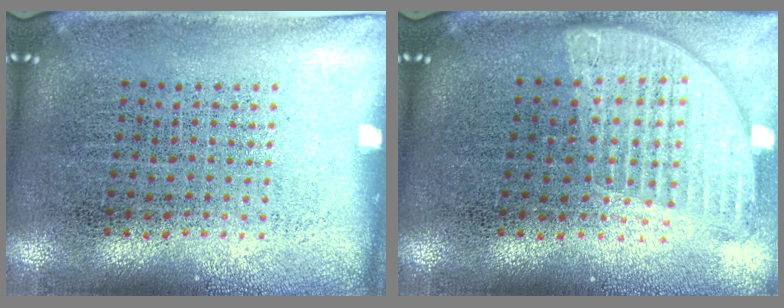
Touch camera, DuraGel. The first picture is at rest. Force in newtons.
{"total": 1.1, "press": 1.1, "slide": 0.3}